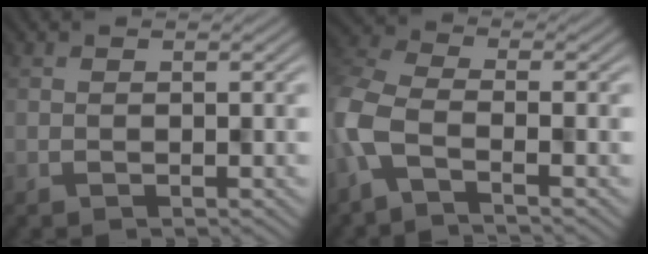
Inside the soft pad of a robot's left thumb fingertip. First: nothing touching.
{"total": 5.5, "force": [-3.1, 2.0, 4.1], "torque": [-0.102, -0.004, -0.081]}